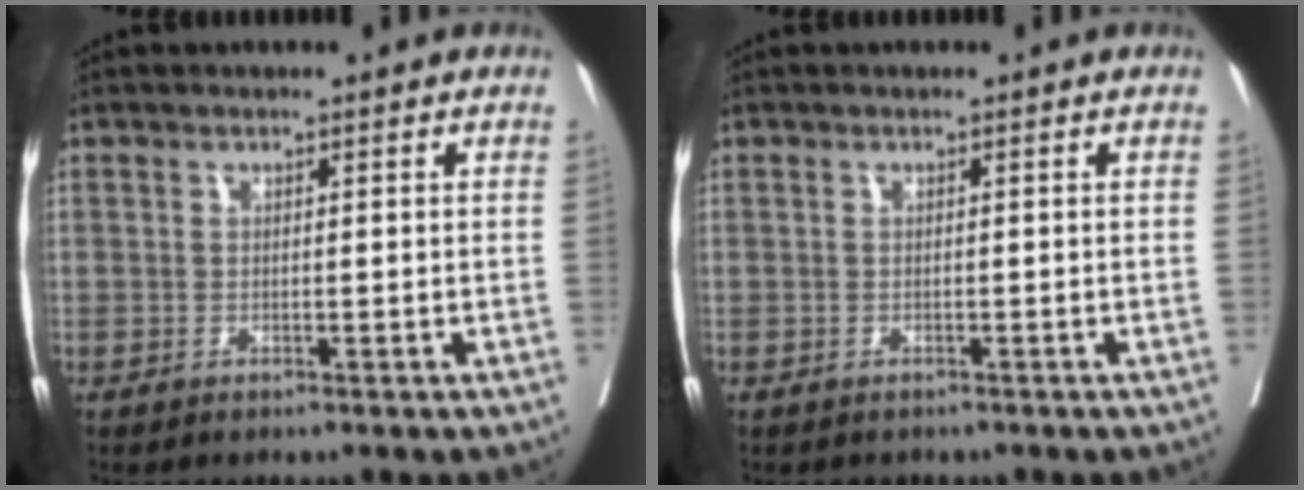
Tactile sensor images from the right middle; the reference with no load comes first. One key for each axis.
{"total": 1.3, "fx": -1.1, "fy": 0.7, "fz": 0.1, "tx": -0.009, "ty": -0.001, "tz": -0.017}